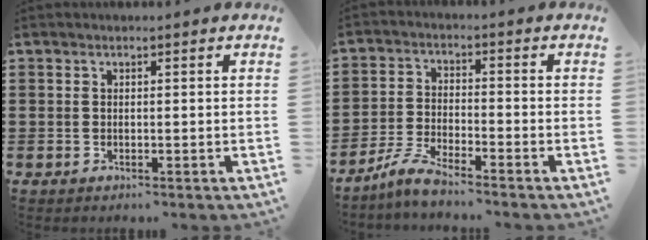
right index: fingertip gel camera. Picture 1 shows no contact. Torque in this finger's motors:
{"motor_torque": [-0.50, 0.52, -0.14, -0.04]}